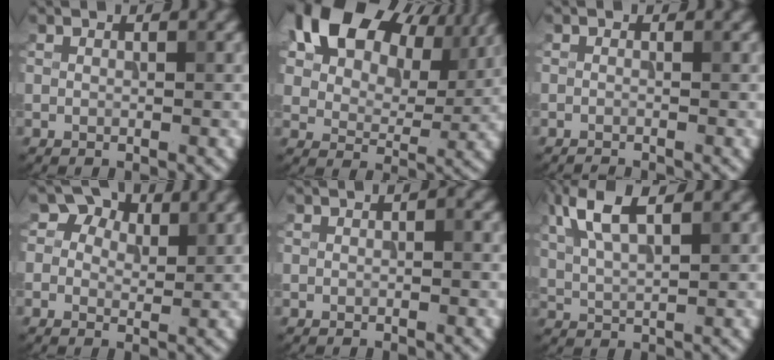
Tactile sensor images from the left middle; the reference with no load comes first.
{"total": 13.7, "force": [7.4, 8.1, 8.2], "torque": [-0.154, 0.022, 0.127]}
{"total": 0.7, "force": [-0.7, 0.0, 0.0], "torque": [0.002, -0.003, -0.015]}
{"total": 2.3, "force": [1.1, 1.8, 0.9], "torque": [-0.016, -0.001, 0.007]}
{"total": 0.6, "force": [0.1, 0.3, 0.5], "torque": [-0.006, 0.000, 0.001]}
{"total": 5.7, "force": [2.9, 2.0, 4.5], "torque": [-0.098, 0.014, 0.056]}